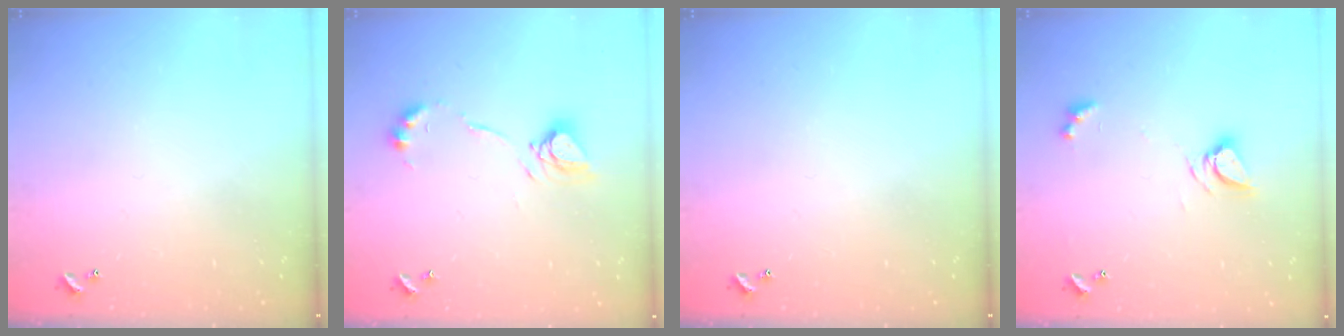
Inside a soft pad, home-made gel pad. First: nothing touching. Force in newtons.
{"total": 12.5, "press": 12.5, "slide": 1.1}
{"total": 0.0}
{"total": 6.0, "press": 6.0, "slide": 0.2}